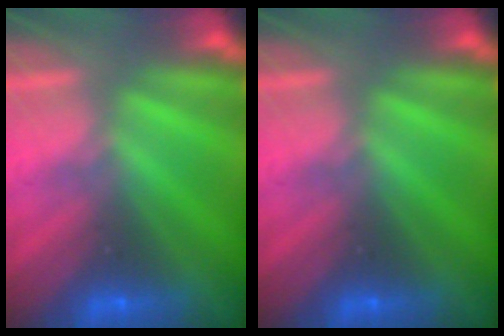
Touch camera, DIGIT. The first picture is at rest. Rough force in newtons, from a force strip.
{"total": 0.0}